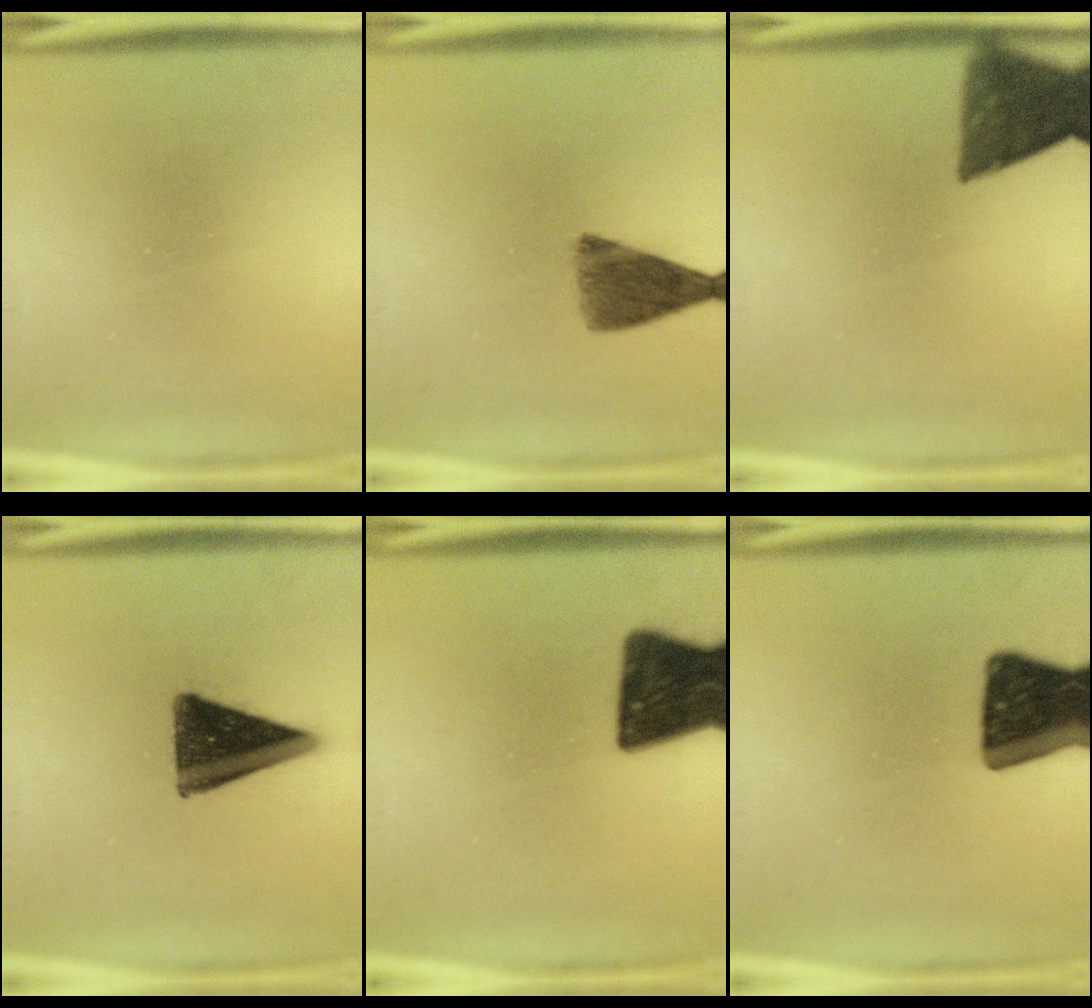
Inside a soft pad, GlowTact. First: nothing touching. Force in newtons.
{"total": 8.3}
{"total": 10.6}
{"total": 12.7}
{"total": 16.3}
{"total": 16.2}